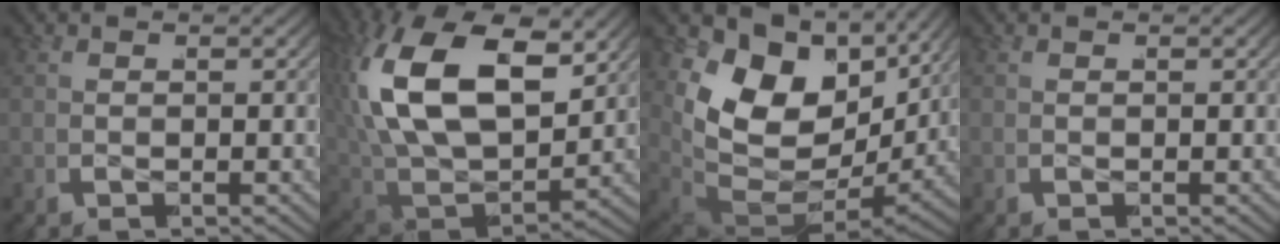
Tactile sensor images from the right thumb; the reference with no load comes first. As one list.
[{"total": 15.3, "force": [1.2, 10.6, 10.9], "torque": [-0.270, -0.049, 0.041]}, {"total": 16.3, "force": [1.1, 11.7, 11.3], "torque": [-0.249, -0.047, 0.037]}, {"total": 0.0}]